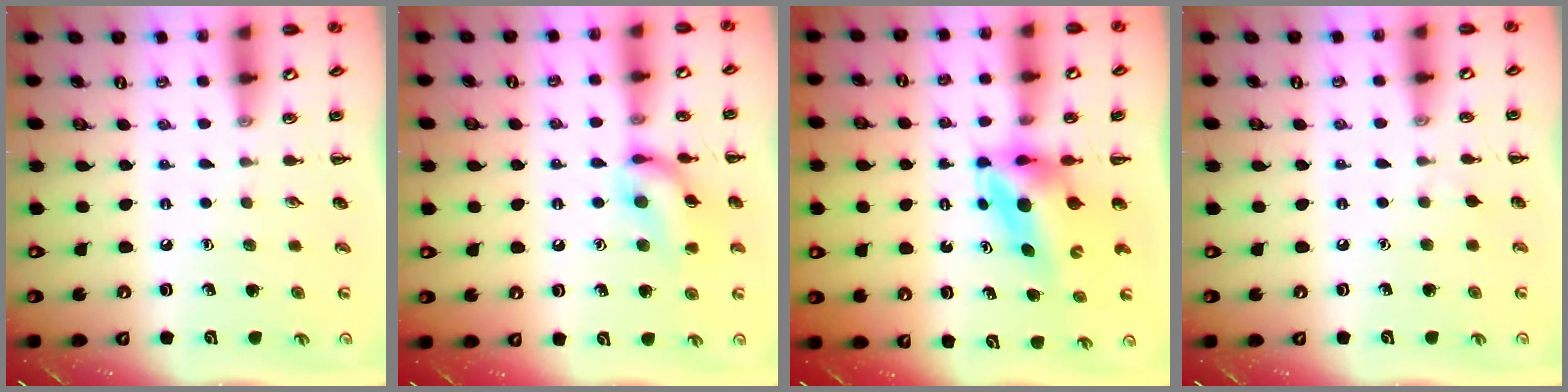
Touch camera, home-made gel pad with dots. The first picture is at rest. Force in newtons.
{"total": 12.9, "press": 12.8, "slide": 1.2}
{"total": 5.3, "press": 5.0, "slide": 1.5}
{"total": 2.4, "press": 2.3, "slide": 0.9}